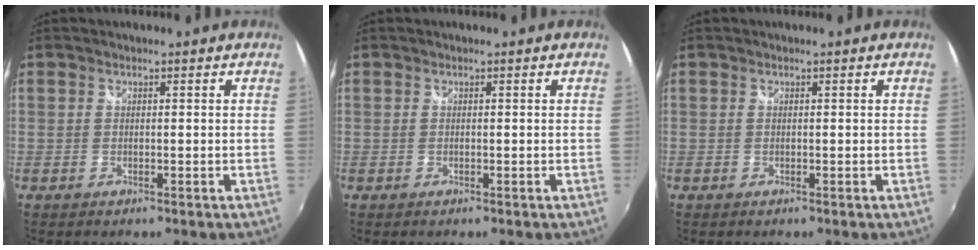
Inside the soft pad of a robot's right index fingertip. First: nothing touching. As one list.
[{"total": 0.0}, {"total": 0.0}]